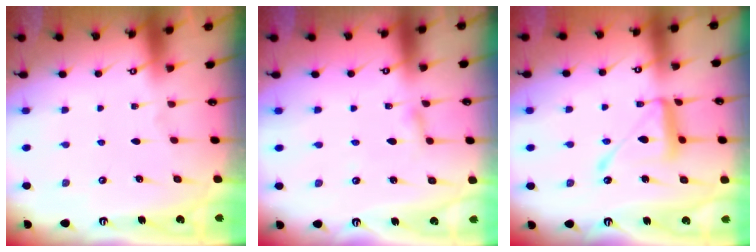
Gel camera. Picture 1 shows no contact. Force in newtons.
{"total": 2.0, "press": 2.0, "slide": 0.2}
{"total": 15.6, "press": 15.6, "slide": 1.3}